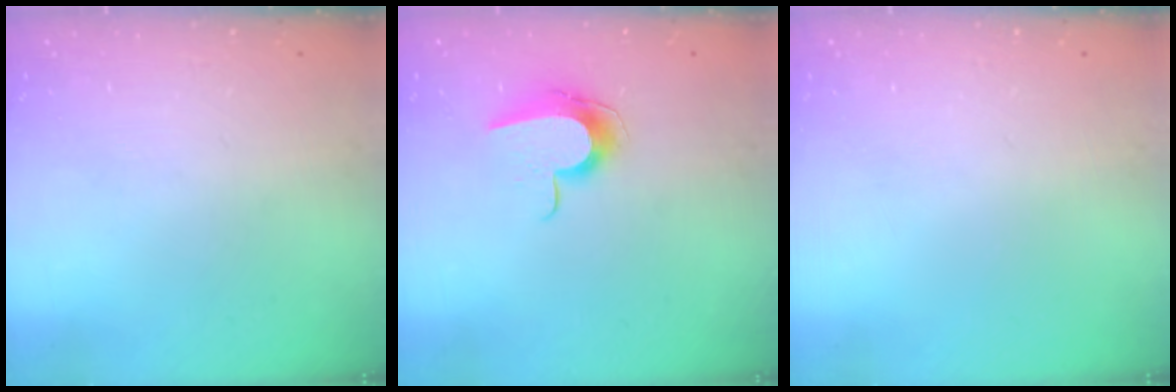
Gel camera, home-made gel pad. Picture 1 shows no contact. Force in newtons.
{"total": 10.1, "press": 10.1, "slide": 0.6}
{"total": 0.0}